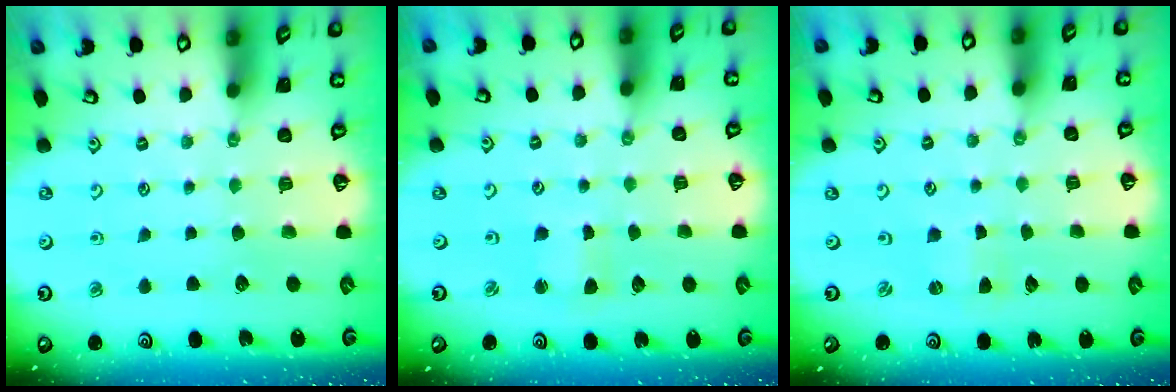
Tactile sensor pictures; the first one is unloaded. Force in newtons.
{"total": 1.7, "press": 1.7, "slide": 0.2}
{"total": 1.9, "press": 1.9, "slide": 0.2}